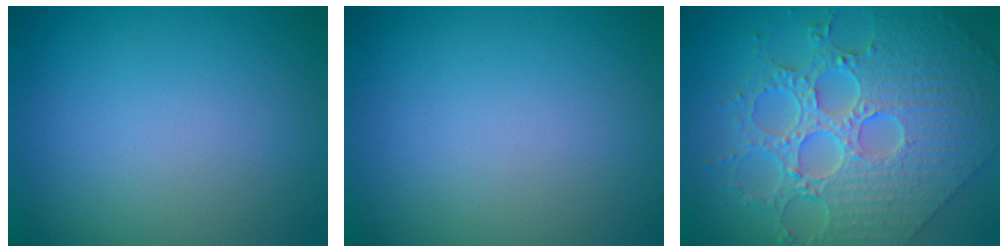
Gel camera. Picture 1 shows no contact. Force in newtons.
{"total": 0.0}
{"total": 9.4, "press": 7.1, "slide": 6.3}